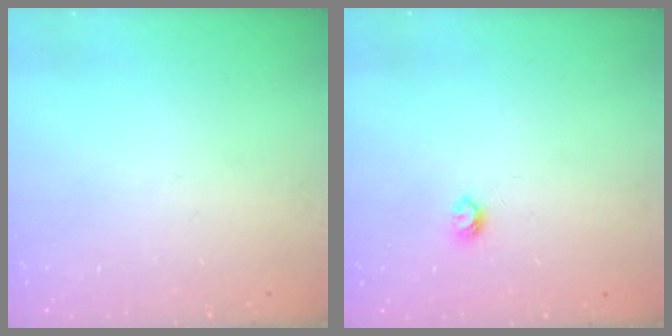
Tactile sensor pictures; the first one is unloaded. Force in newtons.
{"total": 4.2, "press": 4.2, "slide": 0.5}